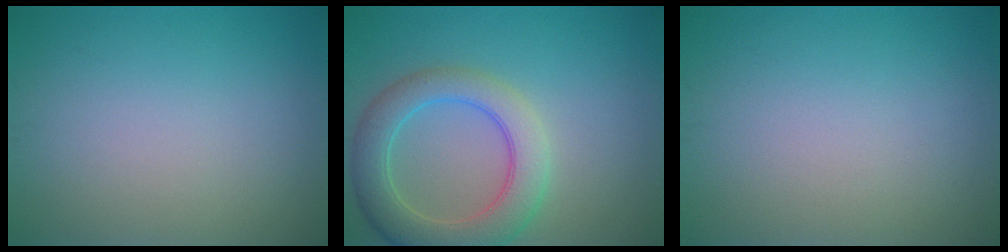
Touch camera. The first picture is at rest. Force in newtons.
{"total": 6.1, "press": 6.0, "slide": 0.6}
{"total": 0.0}